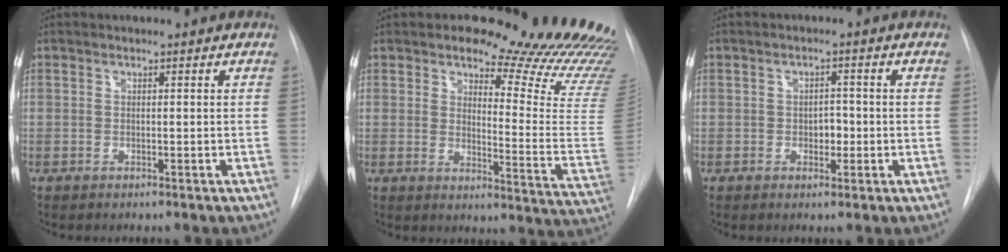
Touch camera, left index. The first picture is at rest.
{"total": 20.1, "force": [18.4, 3.5, 7.2], "torque": [-0.078, -0.142, 0.198]}
{"total": 2.5, "force": [-1.4, 1.4, 1.6], "torque": [-0.017, -0.002, -0.019]}